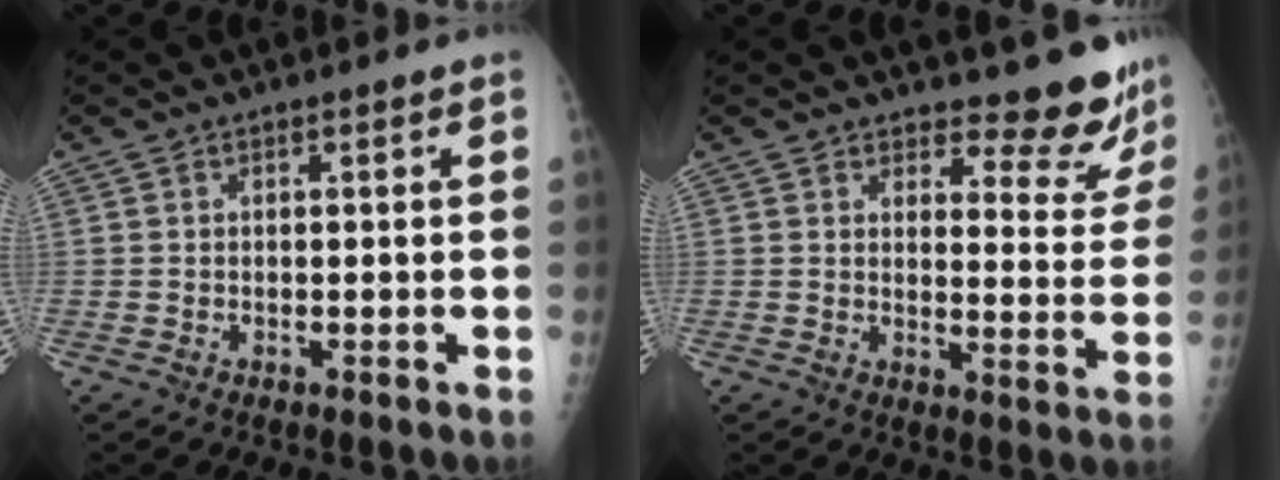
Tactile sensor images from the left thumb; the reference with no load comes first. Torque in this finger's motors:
{"motor_torque": [0.04, 0.13, -0.25, -0.10, 0.08]}